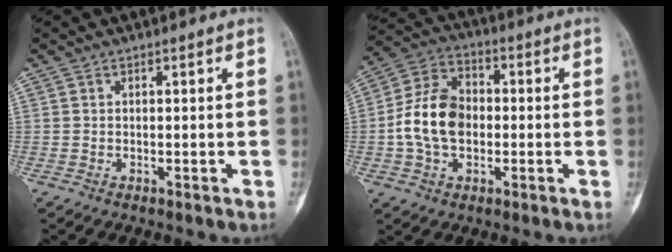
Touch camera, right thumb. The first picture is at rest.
{"total": 12.2, "force": [-1.0, 8.4, 8.7], "torque": [-0.152, 0.029, -0.026]}